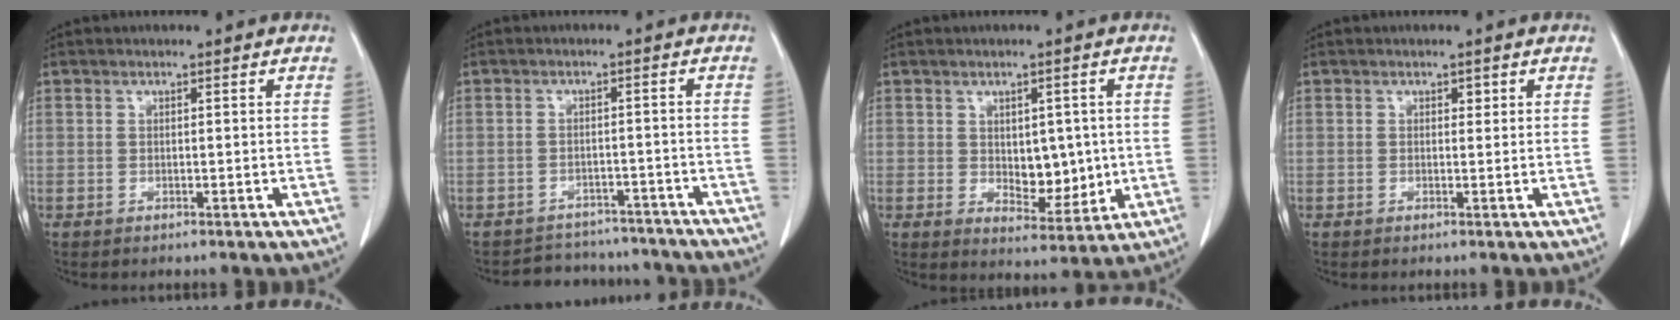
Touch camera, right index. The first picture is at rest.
{"total": 8.5, "force": [-7.9, 3.2, -0.2], "torque": [0.012, 0.024, -0.094]}
{"total": 6.1, "force": [0.2, 3.4, 5.1], "torque": [-0.063, -0.002, 0.018]}
{"total": 0.9, "force": [0.4, 0.6, 0.5], "torque": [0.000, 0.003, 0.005]}